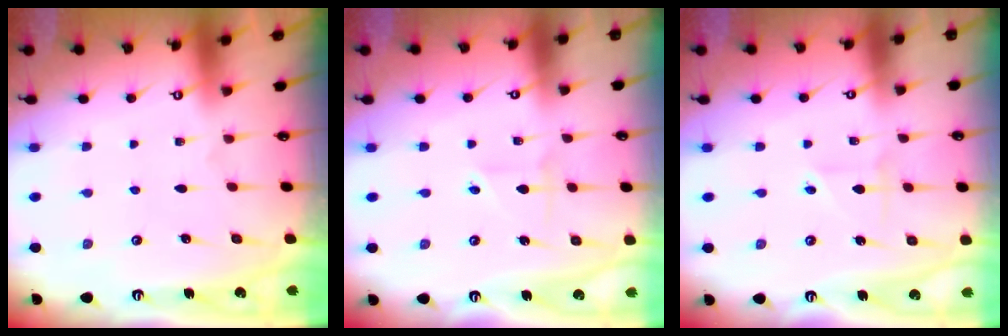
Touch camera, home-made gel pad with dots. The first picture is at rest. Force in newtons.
{"total": 2.2, "press": 2.1, "slide": 0.6}
{"total": 2.2, "press": 2.1, "slide": 0.6}